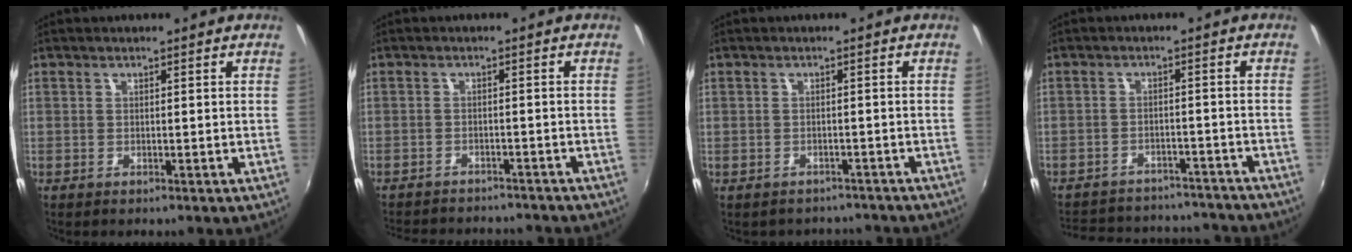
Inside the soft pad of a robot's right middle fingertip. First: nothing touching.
{"total": 11.9, "force": [-10.7, 3.1, 4.1], "torque": [-0.093, -0.010, -0.146]}
{"total": 4.4, "force": [-3.1, 3.1, 0.2], "torque": [0.005, 0.026, -0.037]}
{"total": 20.0, "force": [-17.6, 7.0, 6.6], "torque": [-0.146, 0.029, -0.218]}